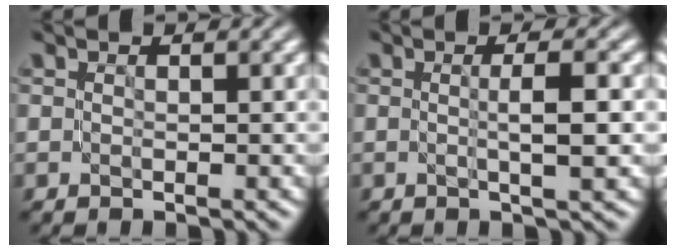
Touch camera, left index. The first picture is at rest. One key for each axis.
{"total": 3.0, "fx": 0.1, "fy": 0.5, "fz": 3.0, "tx": -0.044, "ty": 0.003, "tz": -0.002}